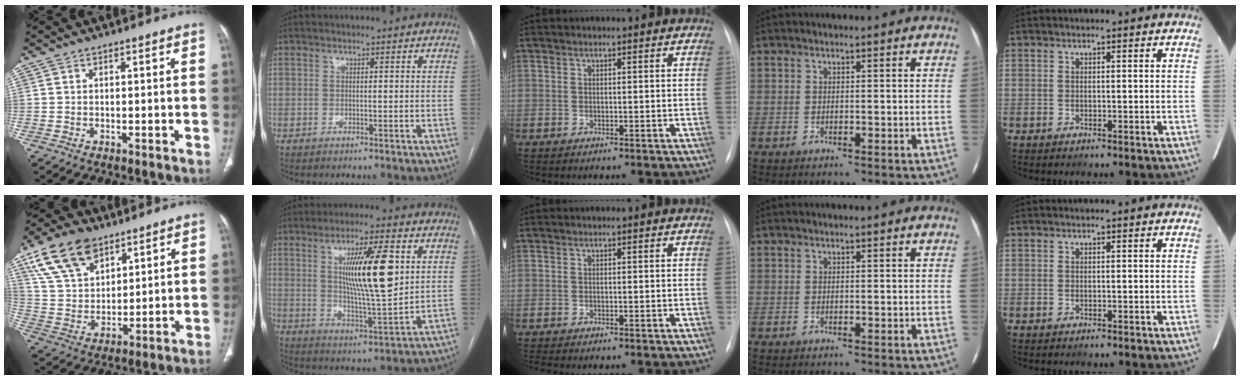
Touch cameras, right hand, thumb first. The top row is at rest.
{"thumb": {"total": 14.7, "force": [9.0, 8.4, 8.1], "torque": [-0.132, -0.022, 0.175]}, "index": {"total": 13.6, "force": [3.5, 1.8, 13.1], "torque": [-0.227, -0.004, 0.062]}, "middle": {"total": 1.6, "force": [-1.3, 0.3, 0.8], "torque": [-0.010, -0.005, -0.014]}}